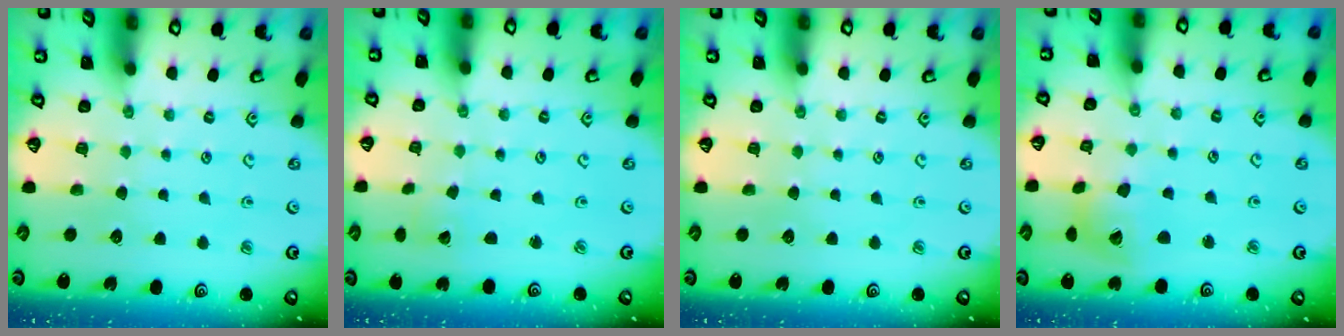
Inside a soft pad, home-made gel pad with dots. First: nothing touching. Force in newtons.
{"total": 1.5, "press": 1.5, "slide": 0.0}
{"total": 0.0}
{"total": 9.5, "press": 9.5, "slide": 1.1}